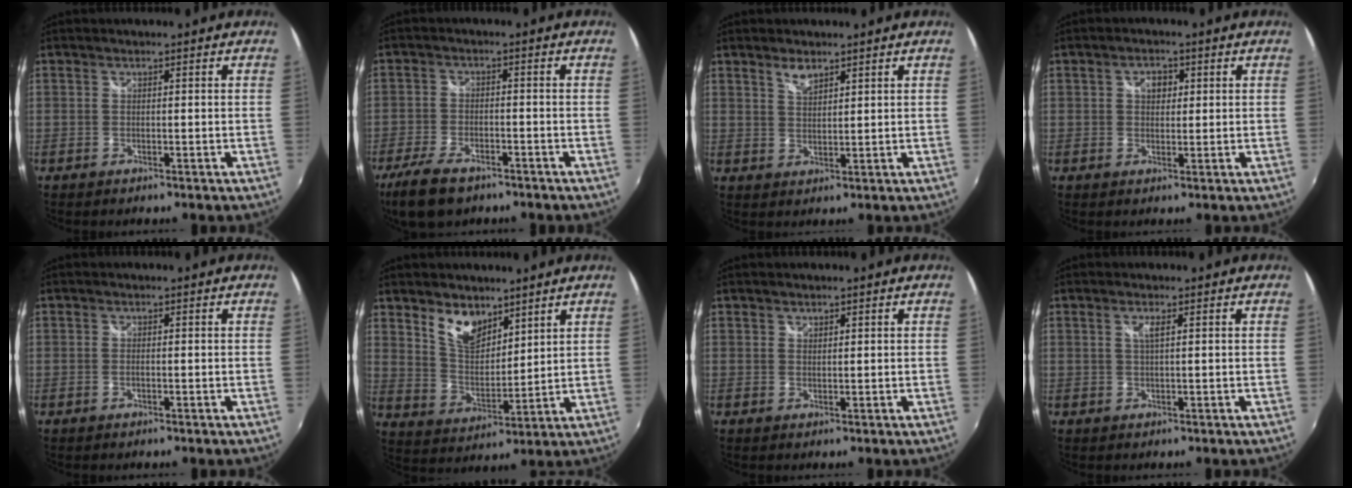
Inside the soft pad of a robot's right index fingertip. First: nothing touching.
{"total": 9.6, "force": [-6.9, 4.1, 5.3], "torque": [-0.138, -0.021, -0.126]}
{"total": 3.0, "force": [2.3, 1.2, 1.6], "torque": [-0.027, 0.000, 0.040]}
{"total": 3.1, "force": [0.9, 2.4, 1.8], "torque": [-0.024, 0.008, 0.013]}
{"total": 0.6, "force": [-0.2, 0.2, 0.5], "torque": [-0.011, -0.001, -0.006]}
{"total": 8.7, "force": [6.0, 4.5, 4.4], "torque": [-0.075, 0.004, 0.117]}
{"total": 0.8, "force": [0.6, 0.5, 0.1], "torque": [-0.001, 0.000, 0.010]}
{"total": 1.5, "force": [0.6, 0.1, 1.4], "torque": [-0.027, -0.001, 0.010]}